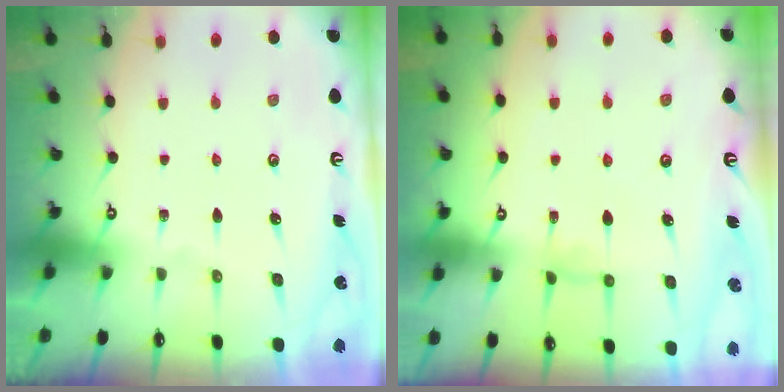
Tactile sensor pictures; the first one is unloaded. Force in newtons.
{"total": 1.5, "press": 1.4, "slide": 0.6}